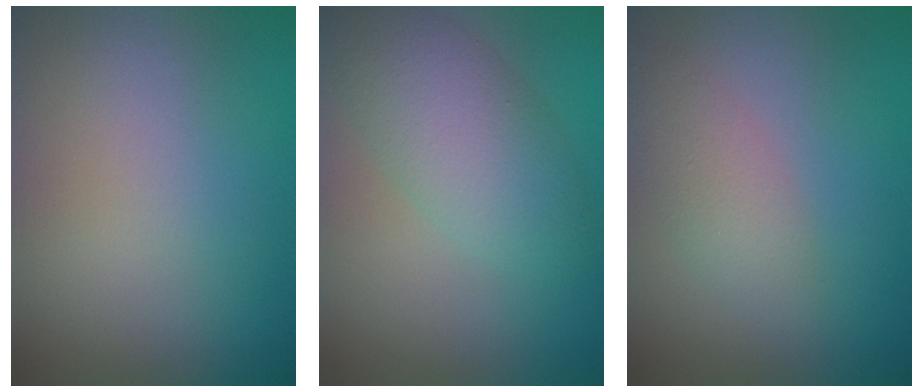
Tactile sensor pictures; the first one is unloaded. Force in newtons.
{"total": 4.8, "press": 4.8, "slide": 0.2}
{"total": 2.6, "press": 2.6, "slide": 0.1}